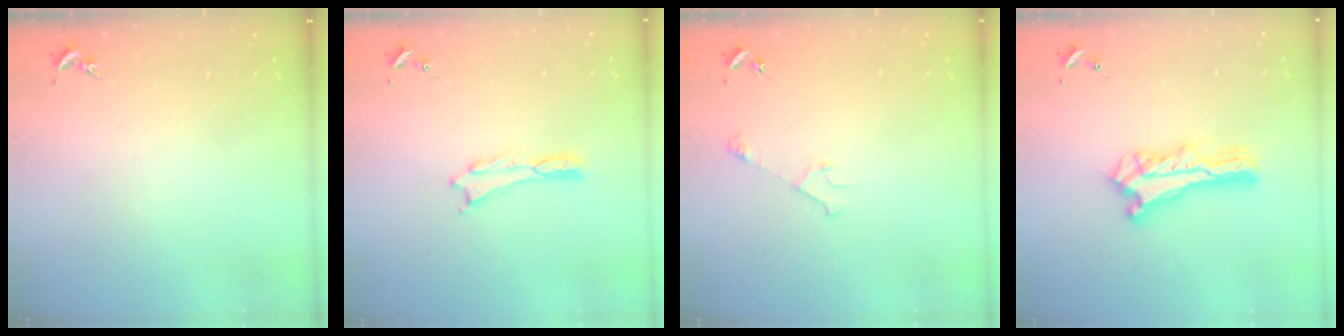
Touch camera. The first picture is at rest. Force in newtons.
{"total": 0.0}
{"total": 2.9, "press": 2.9, "slide": 0.3}
{"total": 3.2, "press": 3.2, "slide": 0.3}